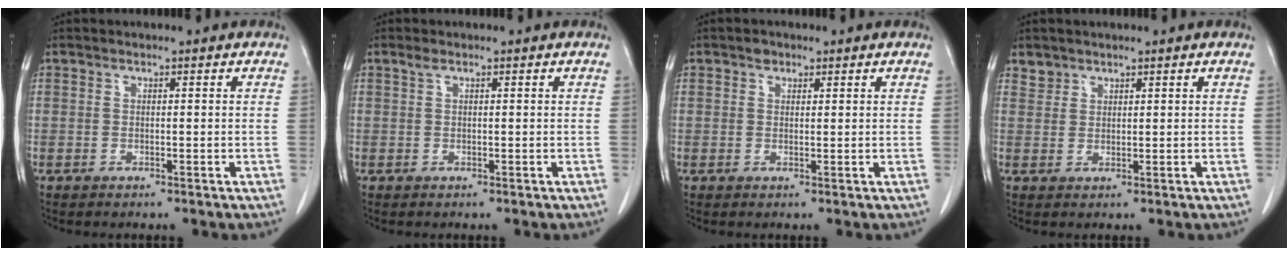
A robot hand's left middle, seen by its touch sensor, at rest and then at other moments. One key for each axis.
{"total": 0.7, "fx": 0.5, "fy": 0.2, "fz": 0.4, "tx": -0.013, "ty": 0.011, "tz": 0.010}
{"total": 1.3, "fx": 0.8, "fy": 1.0, "fz": 0.4, "tx": -0.005, "ty": 0.001, "tz": 0.012}
{"total": 1.8, "fx": 1.5, "fy": 0.9, "fz": -0.3, "tx": 0.012, "ty": 0.005, "tz": 0.027}